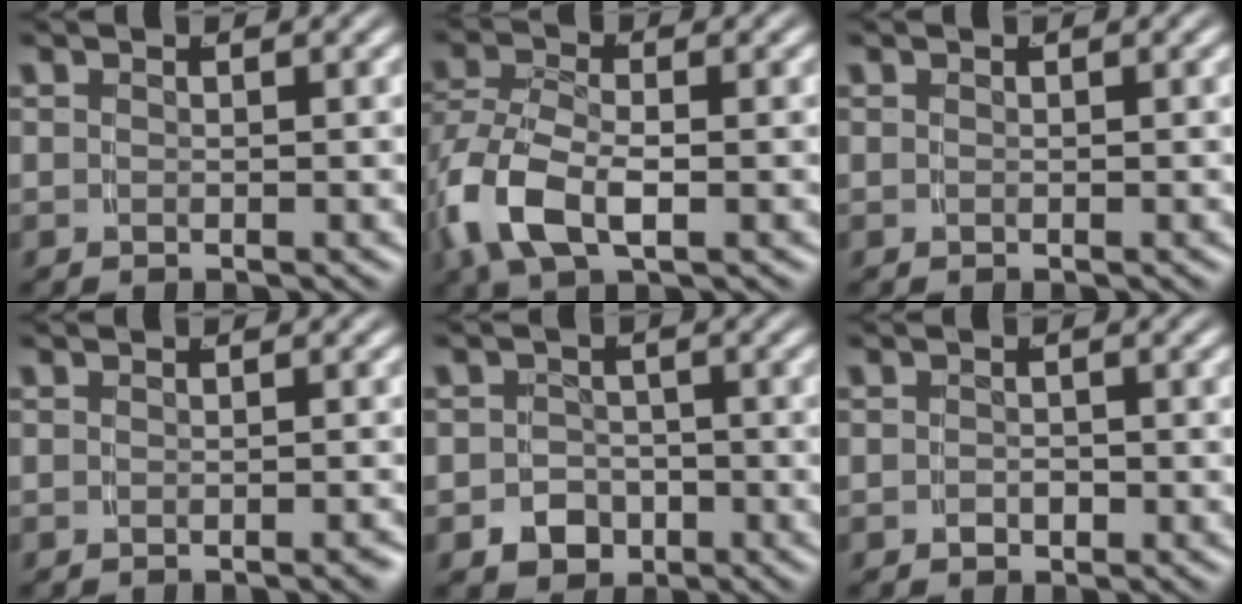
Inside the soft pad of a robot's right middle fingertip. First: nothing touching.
{"total": 6.5, "force": [-1.7, 4.4, 4.5], "torque": [-0.130, -0.022, -0.018]}
{"total": 0.0}
{"total": 0.5, "force": [-0.3, 0.1, 0.4], "torque": [-0.008, 0.007, -0.010]}
{"total": 4.7, "force": [-2.1, 4.1, 1.1], "torque": [-0.013, -0.012, -0.034]}
{"total": 0.5, "force": [-0.3, 0.4, 0.1], "torque": [-0.006, -0.001, -0.004]}